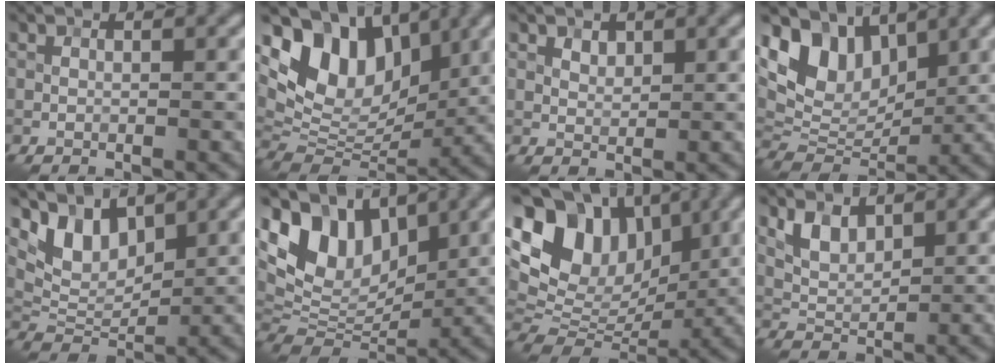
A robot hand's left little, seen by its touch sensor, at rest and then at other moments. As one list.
[{"total": 9.8, "force": [4.5, 6.4, 5.9], "torque": [-0.099, -0.002, 0.078]}, {"total": 1.2, "force": [0.8, 0.7, 0.5], "torque": [-0.010, -0.001, 0.017]}, {"total": 8.2, "force": [3.9, 5.5, 4.7], "torque": [-0.085, -0.004, 0.068]}, {"total": 5.2, "force": [3.4, 2.7, 2.9], "torque": [-0.061, -0.008, 0.062]}, {"total": 10.2, "force": [4.5, 6.7, 6.3], "torque": [-0.124, 0.003, 0.079]}, {"total": 13.1, "force": [4.4, 9.3, 8.0], "torque": [-0.145, 0.032, 0.083]}, {"total": 2.9, "force": [1.8, 1.5, 1.7], "torque": [-0.040, -0.005, 0.039]}]